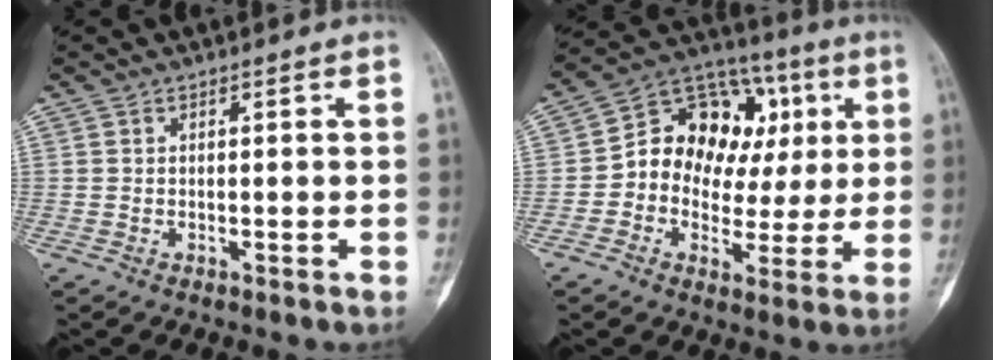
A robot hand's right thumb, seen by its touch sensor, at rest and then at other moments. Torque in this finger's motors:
{"motor_torque": [1.37, 1.36, 0.57, -0.44, 0.11]}